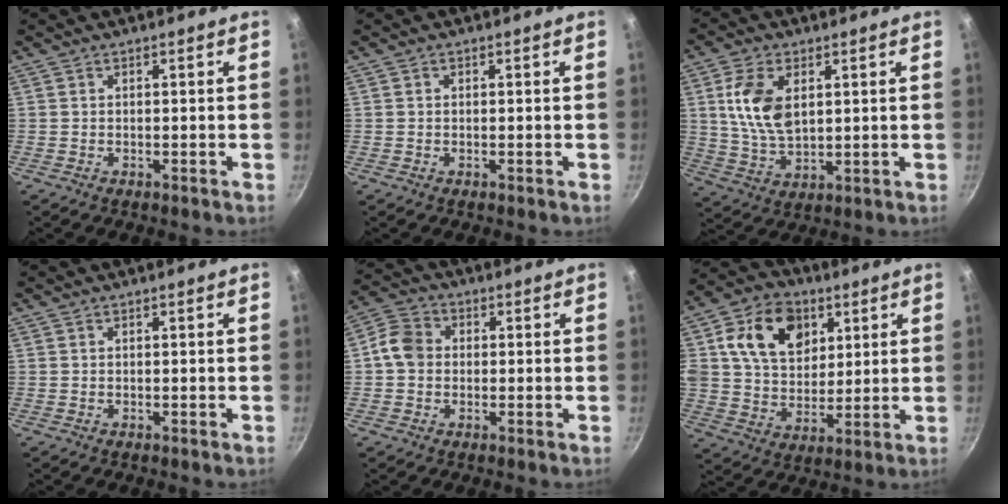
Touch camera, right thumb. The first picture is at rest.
{"total": 0.5, "force": [0.1, 0.5, 0.1], "torque": [0.000, 0.004, 0.001]}
{"total": 11.0, "force": [3.0, 6.4, 8.4], "torque": [-0.155, -0.017, 0.062]}
{"total": 0.0}
{"total": 6.4, "force": [0.0, 5.4, 3.4], "torque": [-0.043, 0.015, -0.018]}
{"total": 17.4, "force": [6.3, 12.8, 10.1], "torque": [-0.146, -0.006, 0.103]}